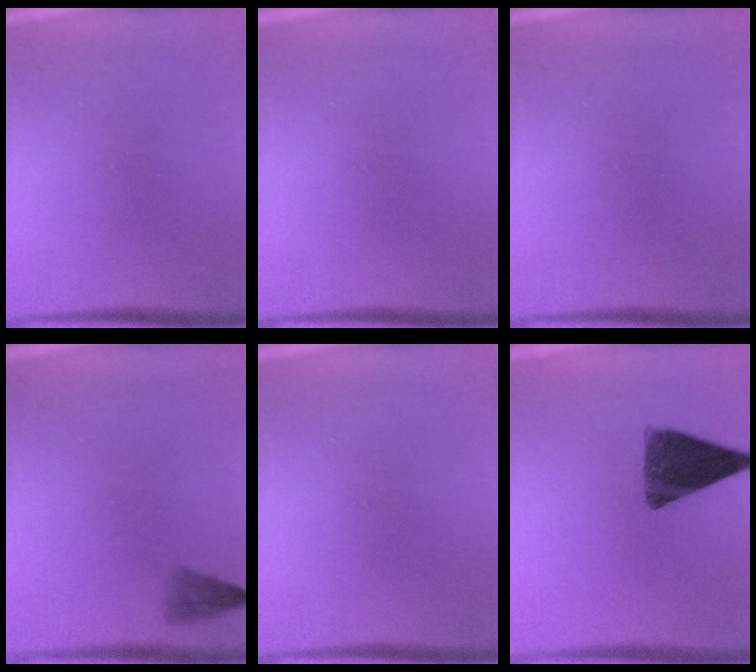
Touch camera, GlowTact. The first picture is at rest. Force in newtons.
{"total": 0.0}
{"total": 0.0}
{"total": 1.0}
{"total": 0.0}
{"total": 10.3}